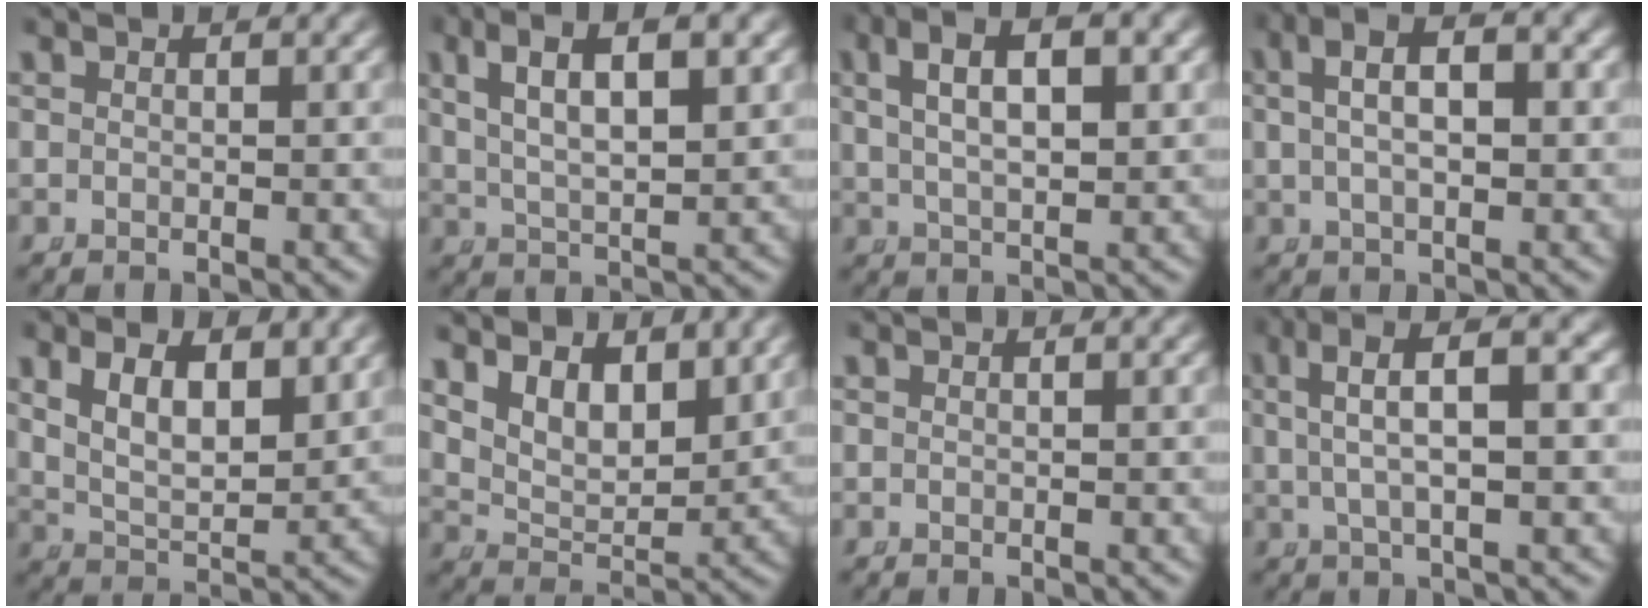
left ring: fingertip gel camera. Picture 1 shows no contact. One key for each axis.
{"total": 5.9, "fx": 2.6, "fy": 2.5, "fz": 4.7, "tx": -0.081, "ty": 0.011, "tz": 0.046}
{"total": 6.5, "fx": 2.8, "fy": 3.0, "fz": 5.0, "tx": -0.076, "ty": 0.020, "tz": 0.042}
{"total": 5.9, "fx": 2.0, "fy": 2.9, "fz": 4.8, "tx": -0.059, "ty": 0.027, "tz": 0.018}
{"total": 6.0, "fx": 1.9, "fy": 3.9, "fz": 4.1, "tx": -0.073, "ty": -0.013, "tz": 0.034}
{"total": 7.4, "fx": 3.6, "fy": 5.0, "fz": 4.2, "tx": -0.078, "ty": -0.009, "tz": 0.056}
{"total": 0.0}
{"total": 6.2, "fx": 2.4, "fy": 2.1, "fz": 5.3, "tx": -0.084, "ty": 0.023, "tz": 0.032}